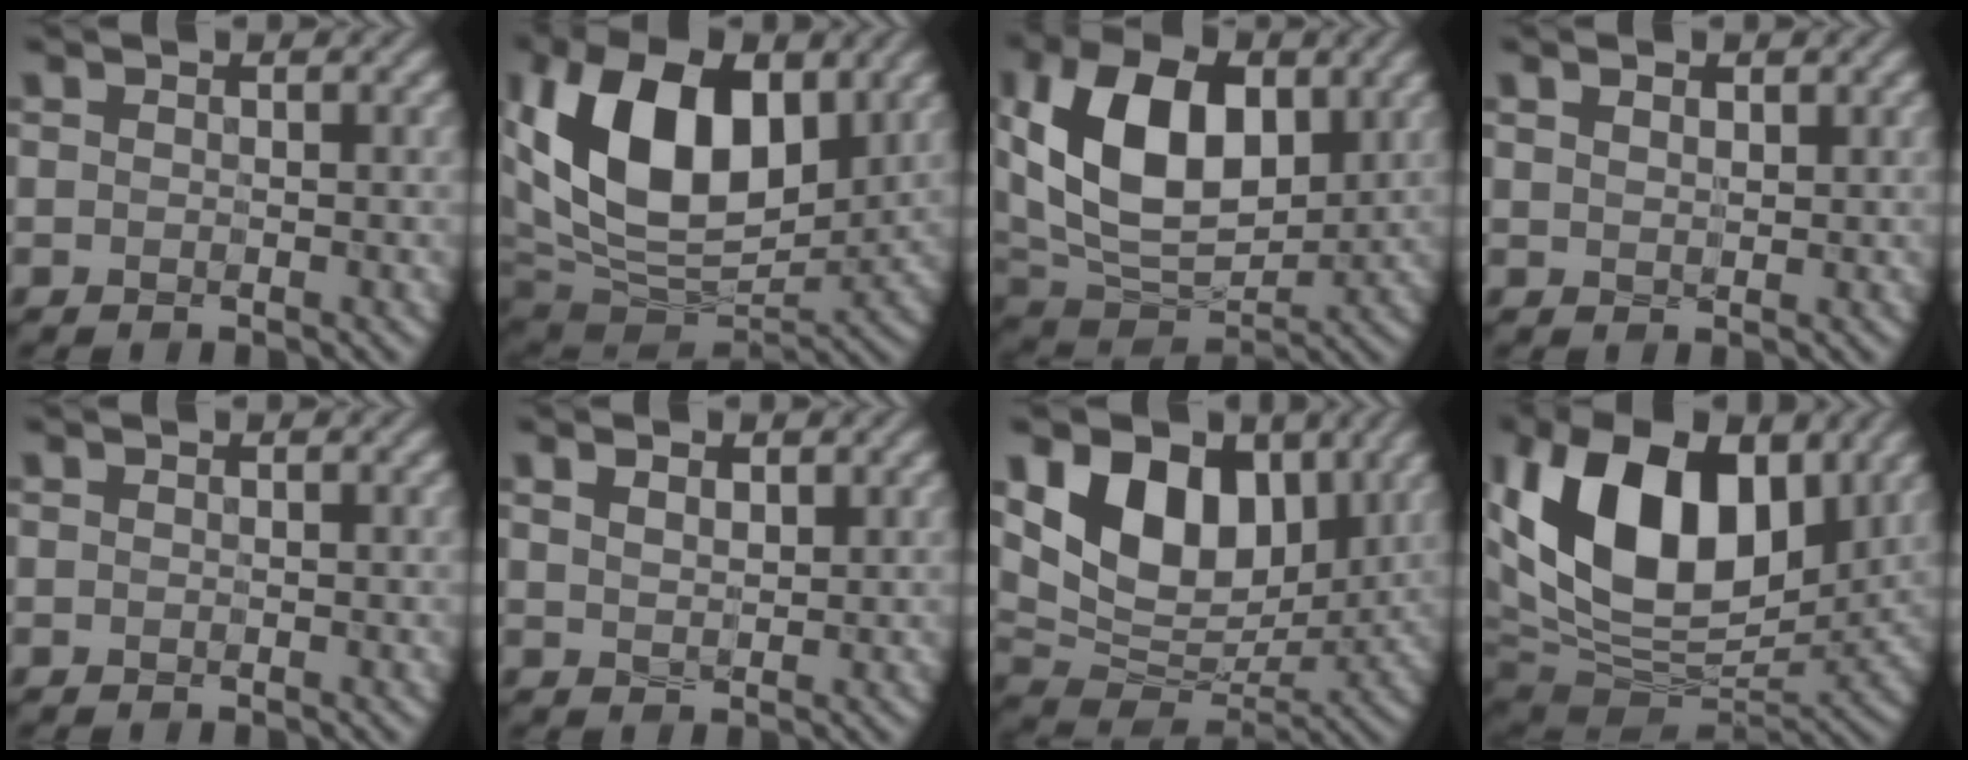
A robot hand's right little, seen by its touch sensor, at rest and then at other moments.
{"total": 14.2, "force": [3.1, 8.8, 10.7], "torque": [-0.196, 0.004, 0.051]}
{"total": 12.3, "force": [2.5, 7.7, 9.3], "torque": [-0.186, 0.005, 0.044]}
{"total": 1.4, "force": [0.7, 0.8, 0.9], "torque": [-0.014, 0.003, 0.014]}
{"total": 0.0}
{"total": 2.1, "force": [1.0, 1.2, 1.5], "torque": [-0.028, 0.003, 0.021]}
{"total": 11.2, "force": [3.8, 7.4, 7.5], "torque": [-0.138, 0.003, 0.060]}
{"total": 15.6, "force": [4.2, 9.5, 11.6], "torque": [-0.213, 0.010, 0.073]}